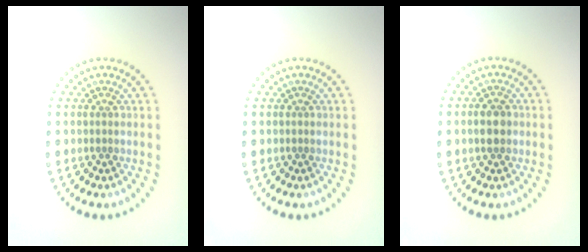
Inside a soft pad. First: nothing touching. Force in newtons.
{"total": 0.0}
{"total": 2.2, "press": 2.2, "slide": 0.1}